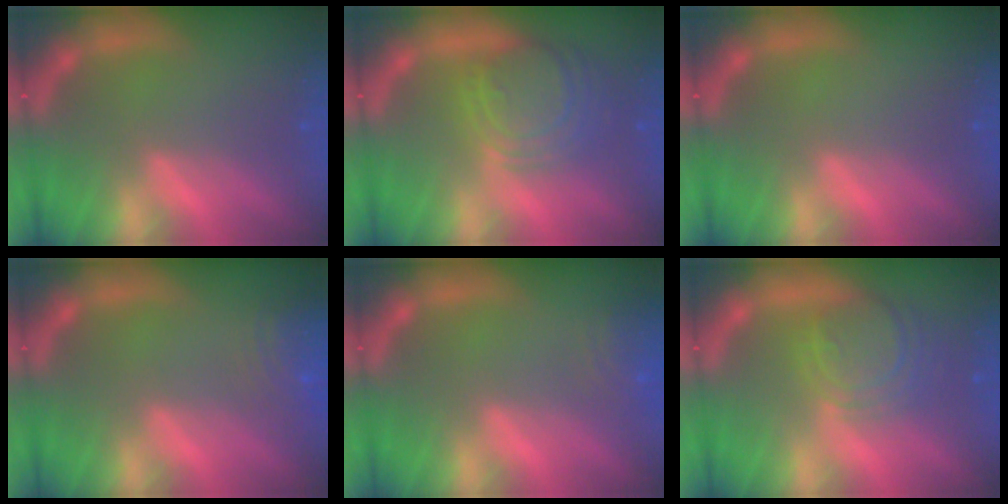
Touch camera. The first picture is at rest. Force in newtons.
{"total": 8.1}
{"total": 0.0}
{"total": 5.6}
{"total": 3.0}
{"total": 6.0}